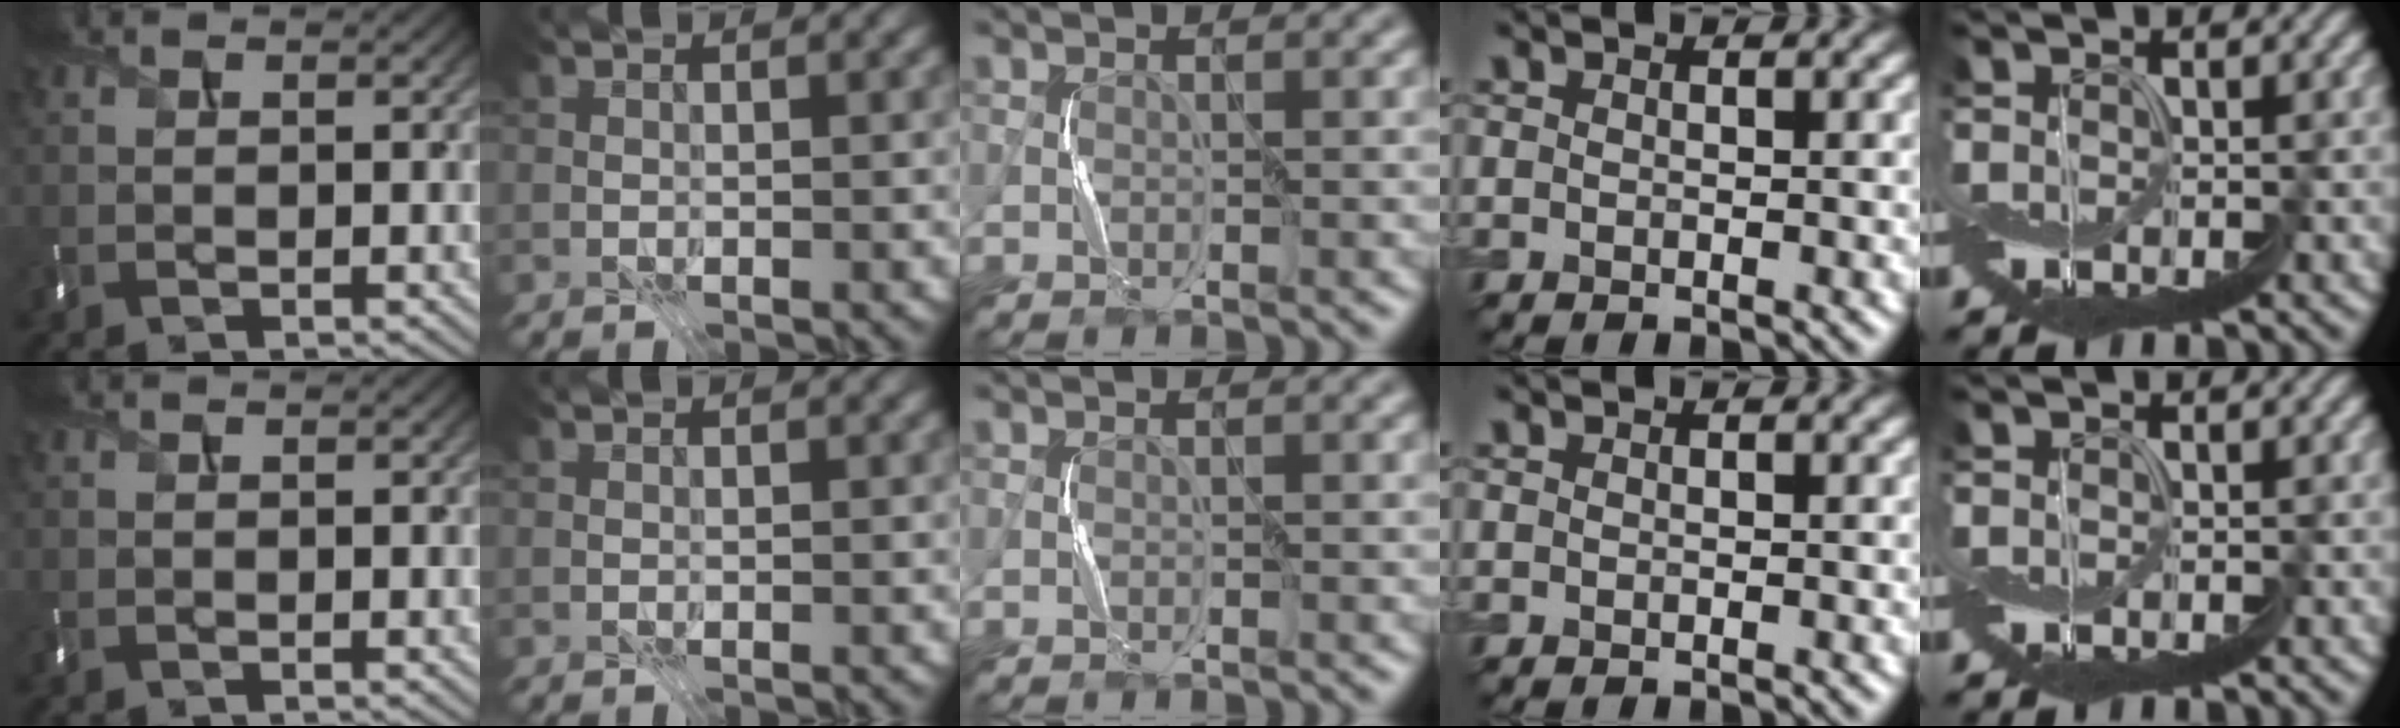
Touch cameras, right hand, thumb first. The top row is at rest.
{}